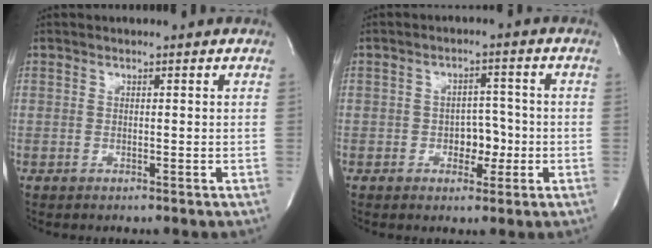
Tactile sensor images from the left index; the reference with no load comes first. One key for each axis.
{"total": 4.1, "fx": -1.2, "fy": 2.7, "fz": 2.9, "tx": -0.037, "ty": 0.006, "tz": -0.016}